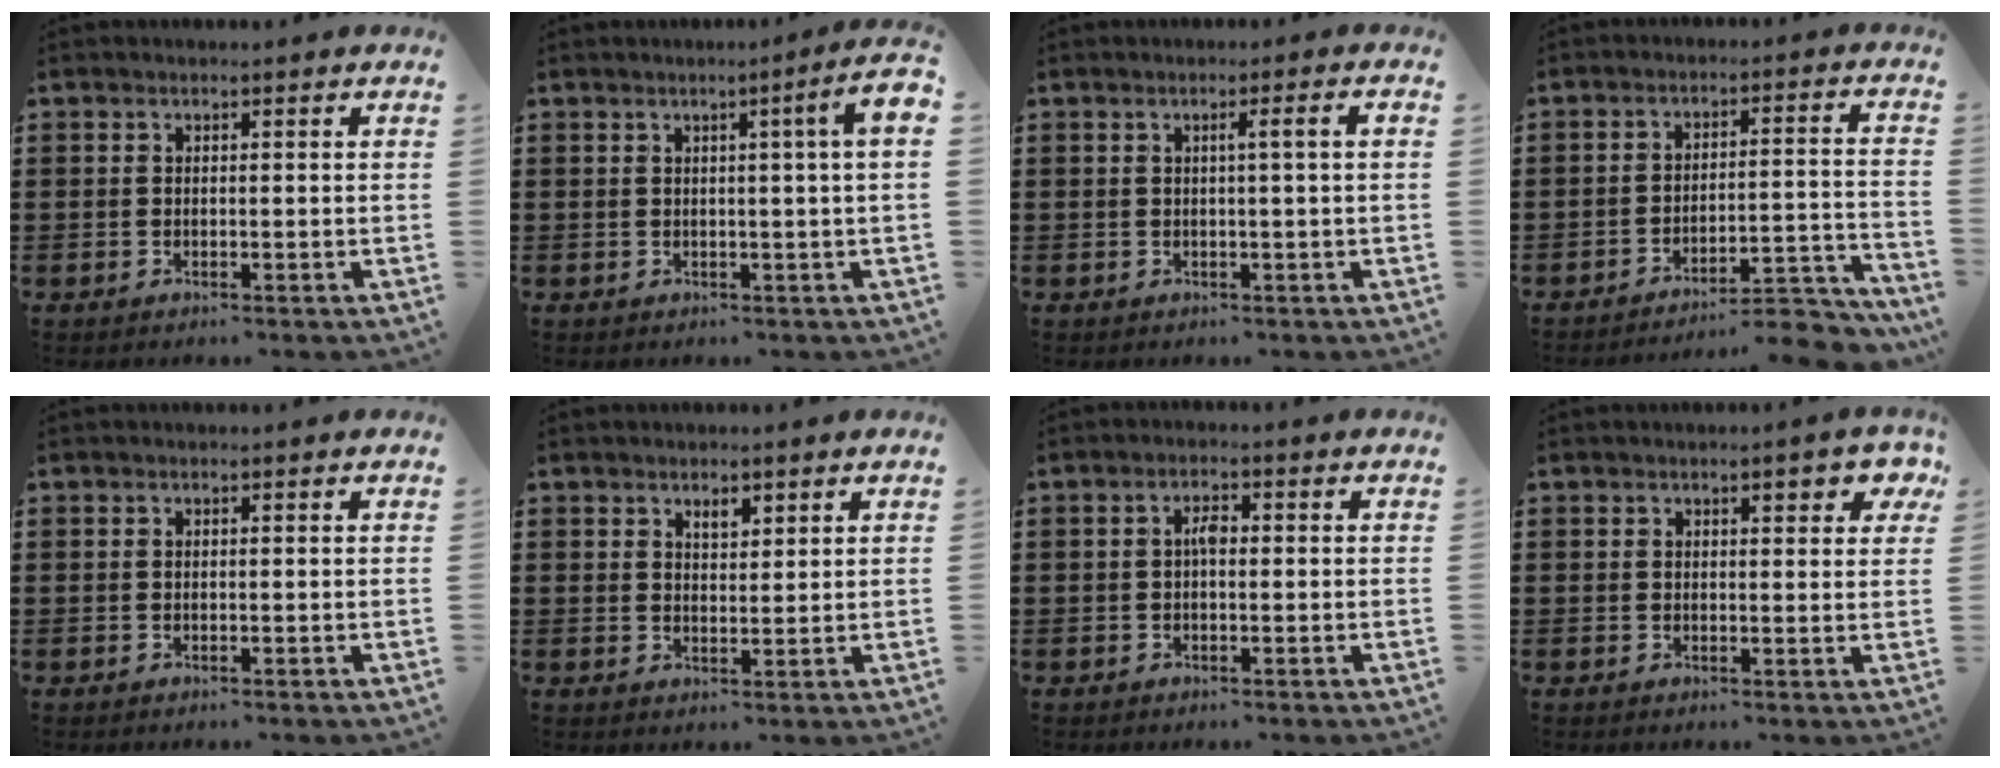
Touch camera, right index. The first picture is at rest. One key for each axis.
{"total": 4.5, "fx": 1.0, "fy": -0.4, "fz": 4.3, "tx": -0.072, "ty": -0.008, "tz": 0.012}
{"total": 2.6, "fx": 0.2, "fy": -0.5, "fz": 2.6, "tx": -0.044, "ty": -0.006, "tz": -0.001}
{"total": 5.9, "fx": -5.6, "fy": 0.2, "fz": 1.9, "tx": -0.029, "ty": -0.004, "tz": -0.110}
{"total": 0.0}
{"total": 2.3, "fx": 1.8, "fy": 1.0, "fz": 1.1, "tx": -0.018, "ty": -0.001, "tz": 0.031}
{"total": 2.1, "fx": -0.1, "fy": 0.7, "fz": 2.0, "tx": -0.038, "ty": 0.002, "tz": -0.003}
{"total": 2.9, "fx": 1.7, "fy": 0.9, "fz": 2.2, "tx": -0.024, "ty": -0.002, "tz": 0.023}